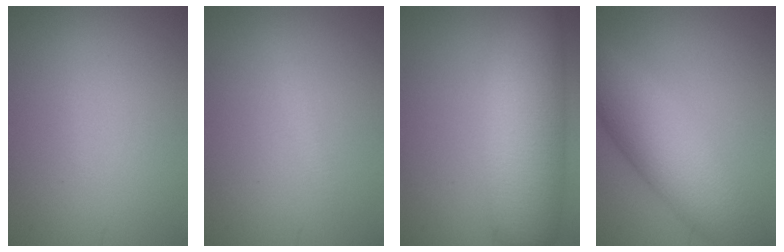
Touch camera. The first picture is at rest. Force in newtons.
{"total": 0.8, "press": 0.8, "slide": 0.0}
{"total": 10.8, "press": 10.8, "slide": 1.0}
{"total": 8.0, "press": 8.0, "slide": 0.2}